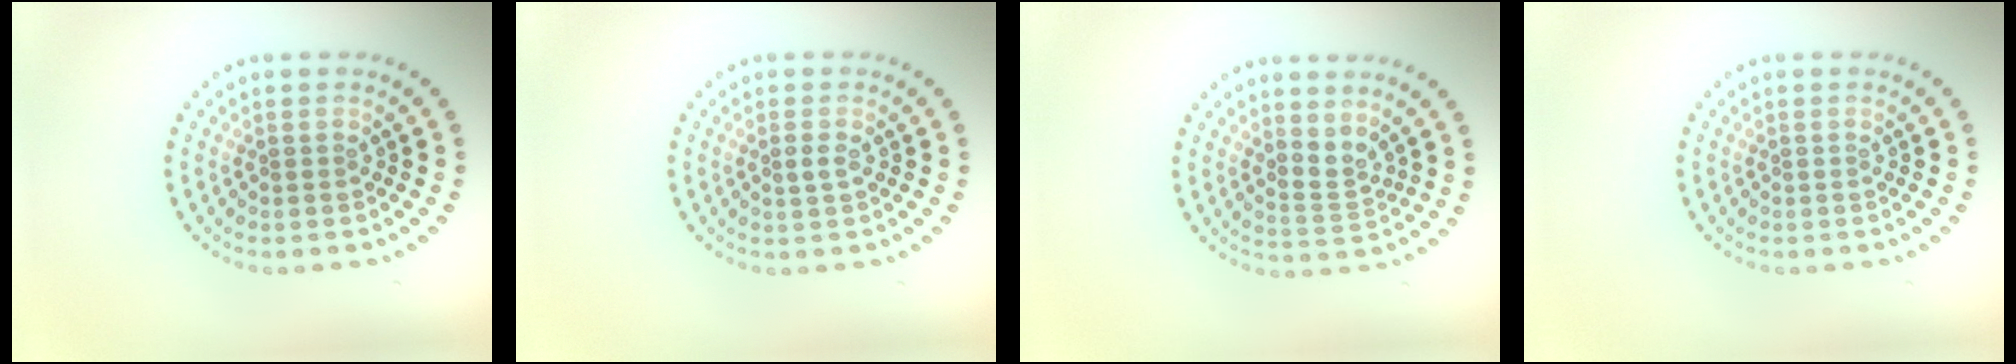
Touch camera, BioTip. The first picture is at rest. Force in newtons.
{"total": 1.1, "press": 1.0, "slide": 0.3}
{"total": 2.2, "press": 1.5, "slide": 1.7}
{"total": 0.0}